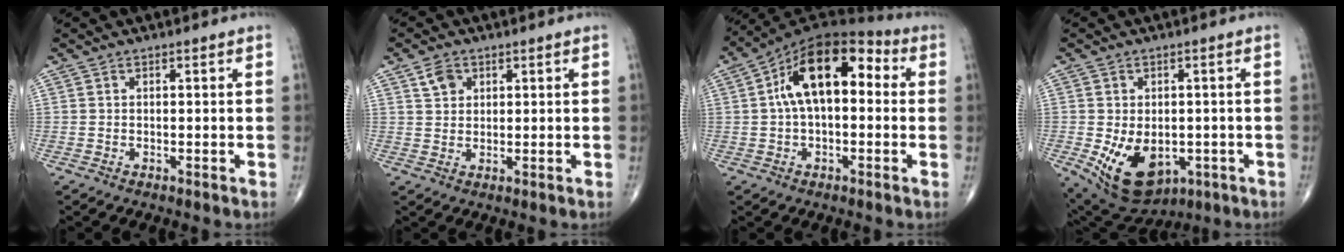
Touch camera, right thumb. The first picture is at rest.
{"total": 3.5, "force": [1.7, 2.7, 1.6], "torque": [-0.018, -0.005, 0.033]}
{"total": 16.0, "force": [2.3, 8.7, 13.3], "torque": [-0.203, 0.045, 0.026]}
{"total": 13.0, "force": [-3.5, 8.6, 9.1], "torque": [-0.136, -0.006, -0.031]}